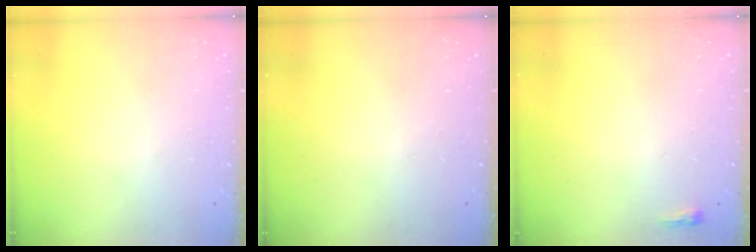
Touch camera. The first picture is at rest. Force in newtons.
{"total": 0.0}
{"total": 2.3, "press": 2.2, "slide": 0.7}